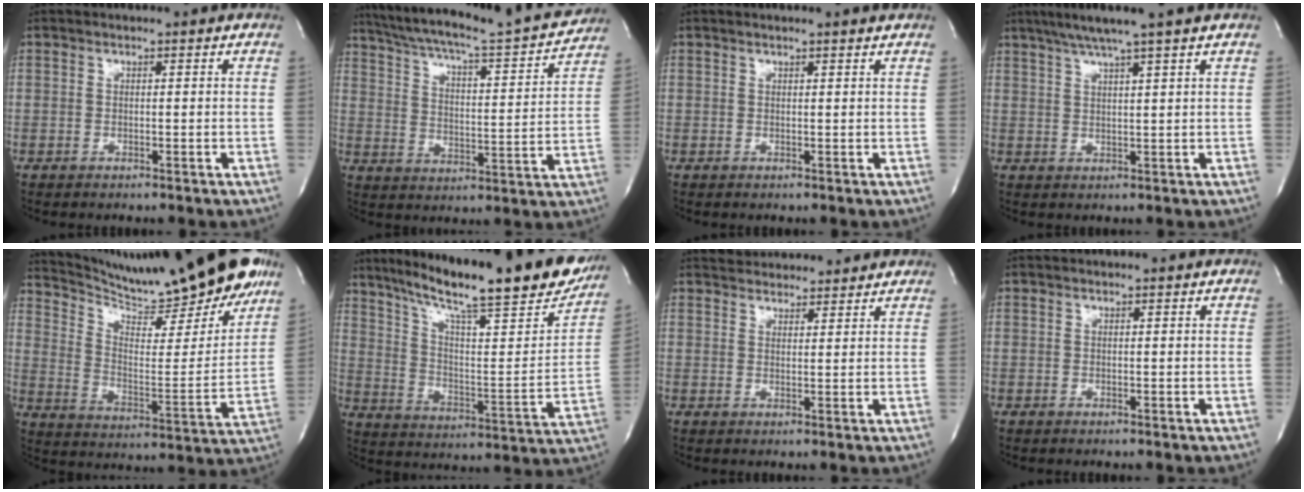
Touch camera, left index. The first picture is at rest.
{"total": 22.6, "force": [20.4, 2.1, 9.4], "torque": [-0.164, -0.028, 0.283]}
{"total": 1.5, "force": [1.4, -0.5, 0.4], "torque": [-0.017, -0.005, 0.017]}
{"total": 6.6, "force": [5.1, -1.6, 4.0], "torque": [-0.067, 0.006, 0.083]}
{"total": 25.7, "force": [22.0, 2.9, 13.0], "torque": [-0.218, -0.060, 0.312]}
{"total": 28.9, "force": [22.3, 4.4, 17.8], "torque": [-0.284, -0.028, 0.308]}
{"total": 7.7, "force": [7.4, 1.8, 1.4], "torque": [-0.022, 0.019, 0.101]}
{"total": 0.0}